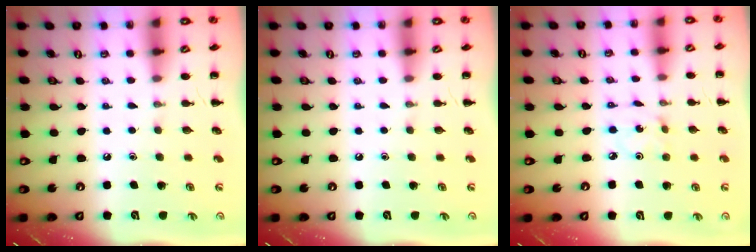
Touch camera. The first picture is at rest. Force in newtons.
{"total": 0.0}
{"total": 1.2, "press": 1.2, "slide": 0.4}